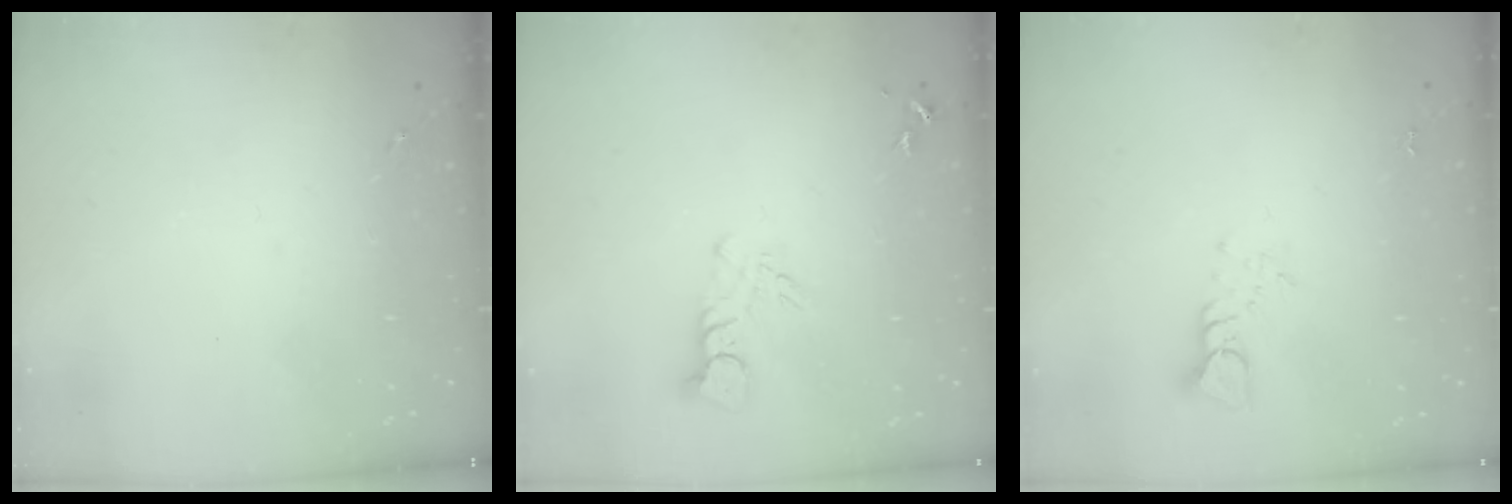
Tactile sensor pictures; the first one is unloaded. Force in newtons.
{"total": 4.8, "press": 4.8, "slide": 0.5}
{"total": 3.8, "press": 3.8, "slide": 0.2}